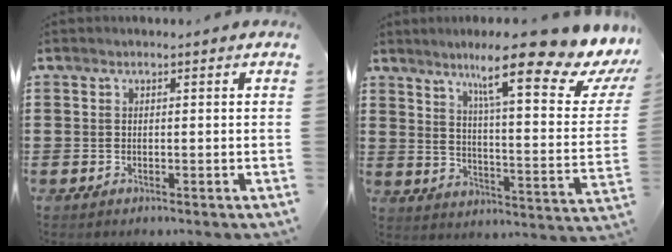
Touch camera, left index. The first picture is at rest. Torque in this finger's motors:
{"motor_torque": [2.14, 0.00, 1.05, 0.21]}